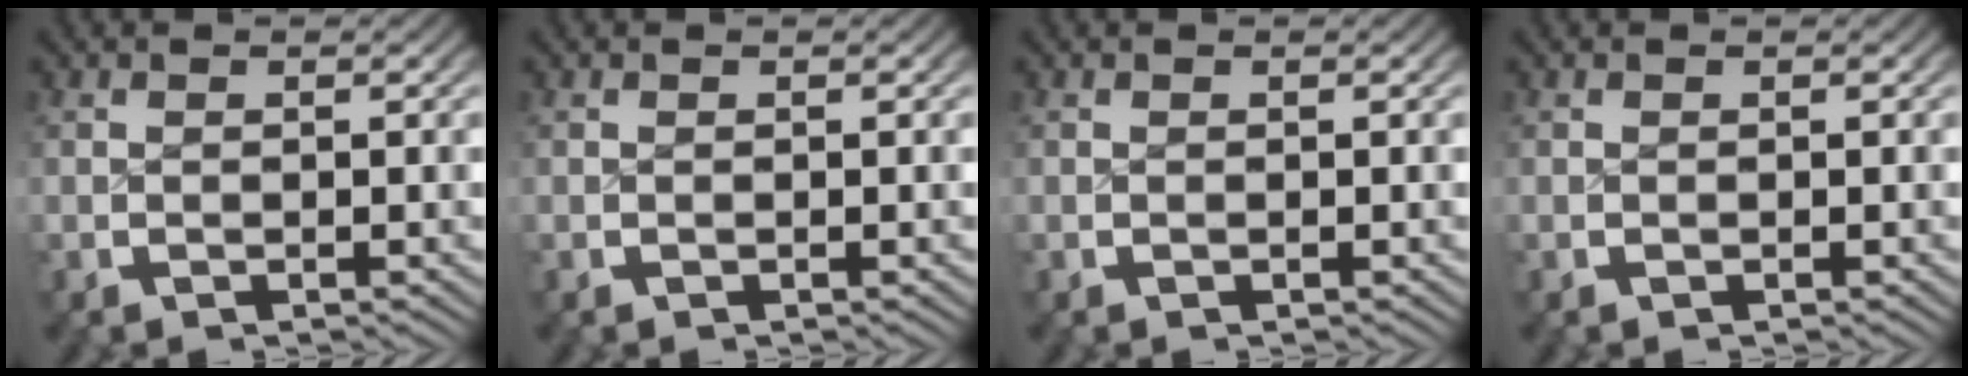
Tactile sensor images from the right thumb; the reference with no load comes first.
{"total": 0.0}
{"total": 0.0}
{"total": 0.0}